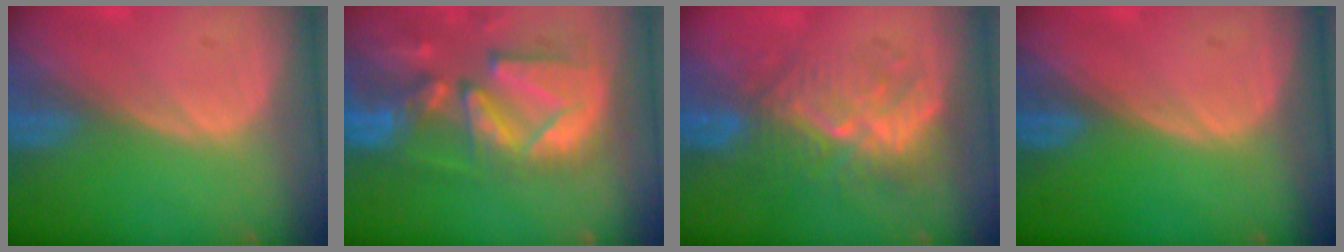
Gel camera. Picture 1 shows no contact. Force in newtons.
{"total": 13.2, "press": 11.3, "slide": 6.9}
{"total": 8.7, "press": 8.2, "slide": 2.9}
{"total": 0.0}